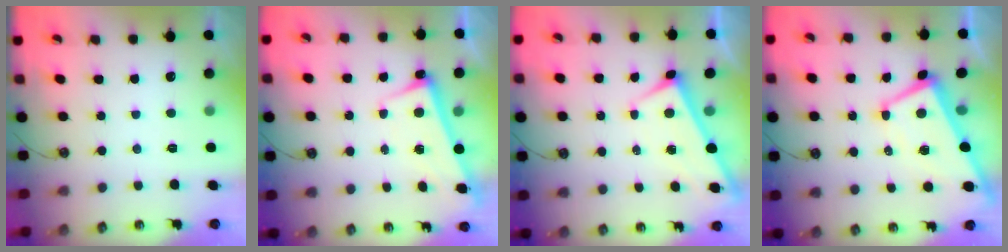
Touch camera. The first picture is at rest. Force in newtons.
{"total": 2.6, "press": 2.5, "slide": 0.7}
{"total": 1.8, "press": 1.8, "slide": 0.1}
{"total": 2.8, "press": 2.7, "slide": 0.9}